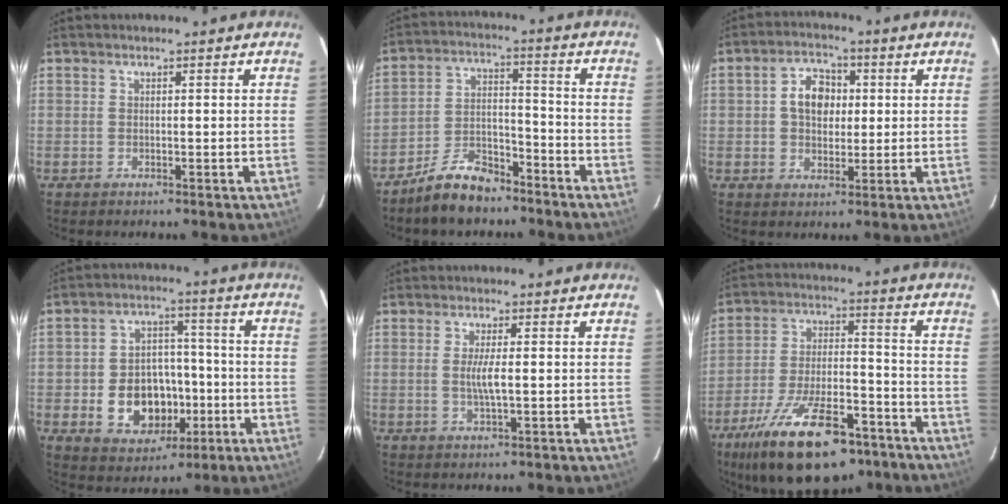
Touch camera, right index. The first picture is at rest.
{"total": 9.8, "force": [-7.8, 4.4, 4.2], "torque": [-0.094, 0.024, -0.132]}
{"total": 7.0, "force": [1.0, 5.1, 4.6], "torque": [-0.080, 0.022, 0.018]}
{"total": 12.7, "force": [-3.5, 9.7, 7.3], "torque": [-0.159, 0.017, -0.036]}
{"total": 3.3, "force": [-0.2, 0.2, 3.3], "torque": [-0.064, -0.005, -0.004]}
{"total": 22.2, "force": [-14.7, 9.0, 14.1], "torque": [-0.261, -0.020, -0.225]}